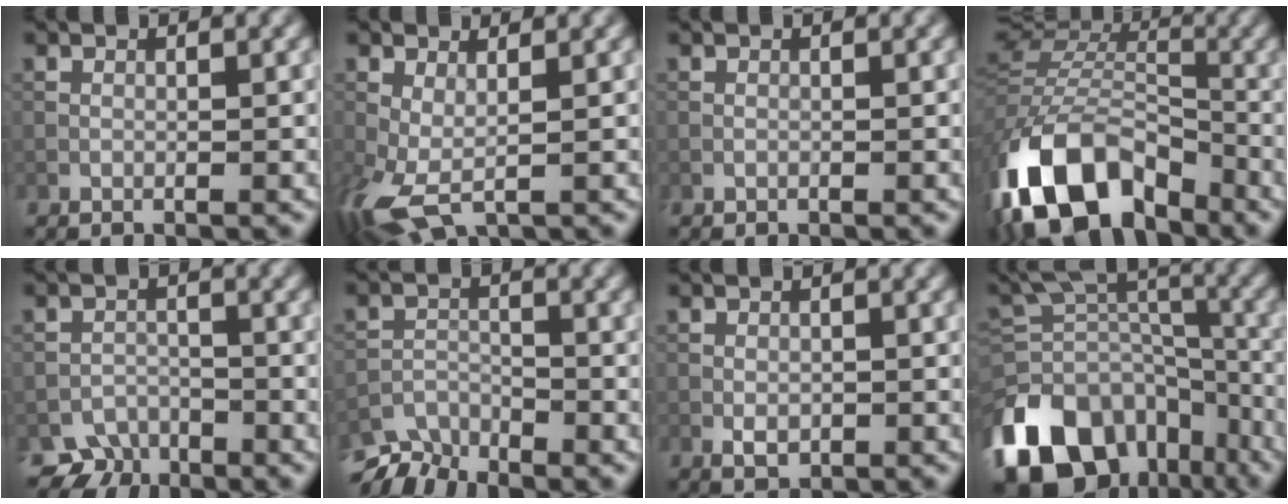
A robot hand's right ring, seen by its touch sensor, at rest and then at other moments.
{"total": 5.0, "force": [-0.8, 2.7, 4.2], "torque": [-0.103, -0.009, -0.017]}
{"total": 0.0}
{"total": 14.2, "force": [-7.3, 8.8, 8.4], "torque": [-0.189, 0.002, -0.145]}
{"total": 3.3, "force": [-2.7, 1.9, 0.2], "torque": [0.011, -0.002, -0.044]}
{"total": 5.3, "force": [-4.9, 1.6, 1.1], "torque": [-0.018, -0.017, -0.090]}
{"total": 1.5, "force": [-0.5, 1.0, 1.0], "torque": [-0.016, 0.000, -0.010]}
{"total": 15.3, "force": [-10.1, 9.1, 7.0], "torque": [-0.177, -0.003, -0.161]}